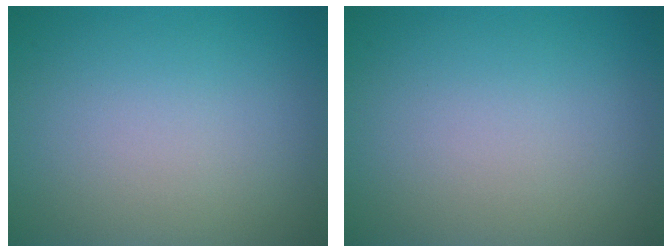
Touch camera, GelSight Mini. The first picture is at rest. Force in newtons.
{"total": 0.0}